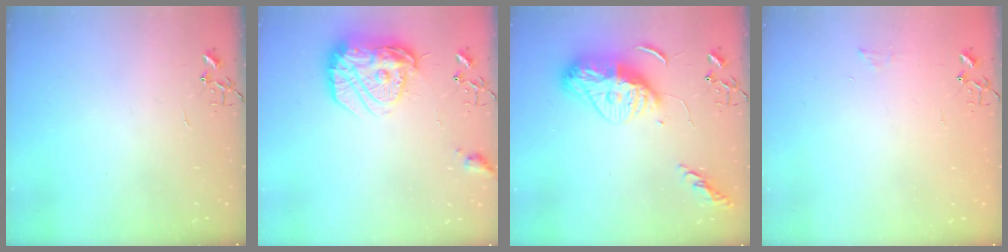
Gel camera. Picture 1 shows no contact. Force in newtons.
{"total": 18.2, "press": 18.2, "slide": 1.5}
{"total": 15.2, "press": 15.2, "slide": 1.3}
{"total": 6.3, "press": 6.3, "slide": 0.7}